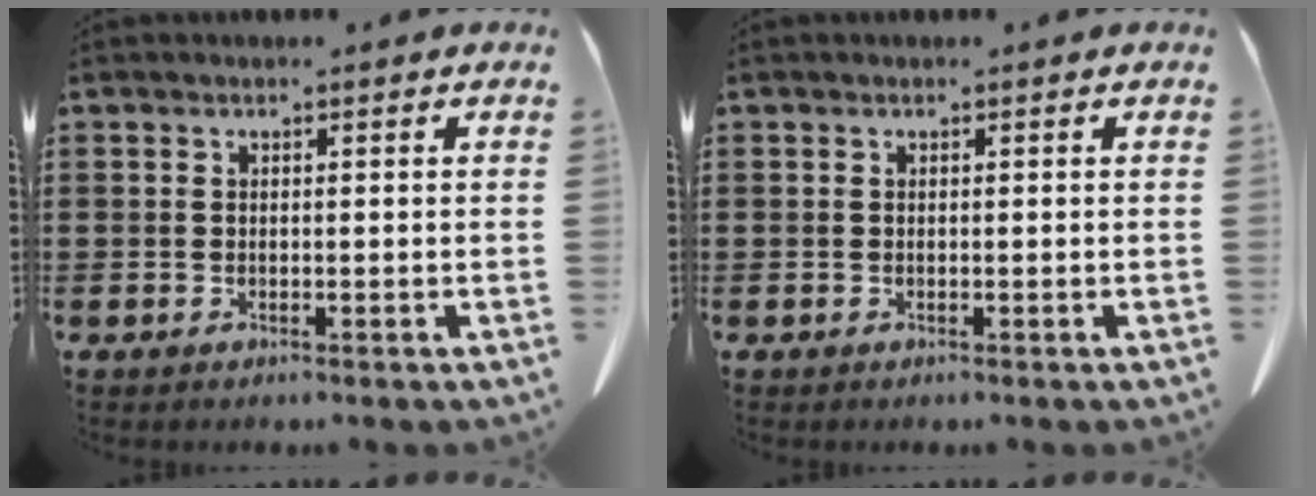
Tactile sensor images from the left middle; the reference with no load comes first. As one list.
[{"total": 0.0}]